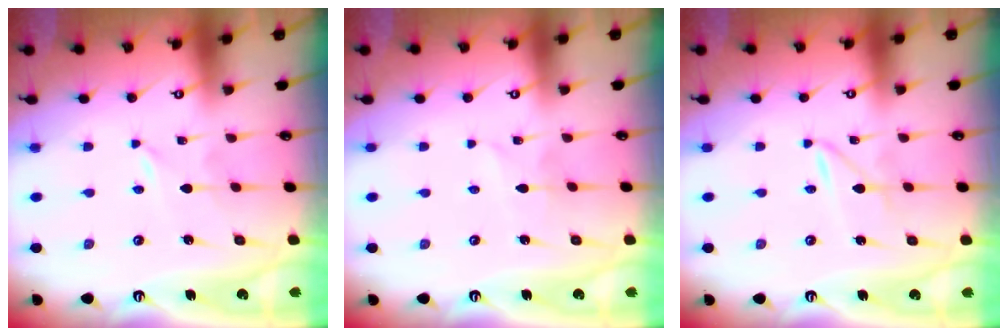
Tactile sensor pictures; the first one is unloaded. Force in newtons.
{"total": 3.1, "press": 3.1, "slide": 0.4}
{"total": 1.6, "press": 1.5, "slide": 0.2}